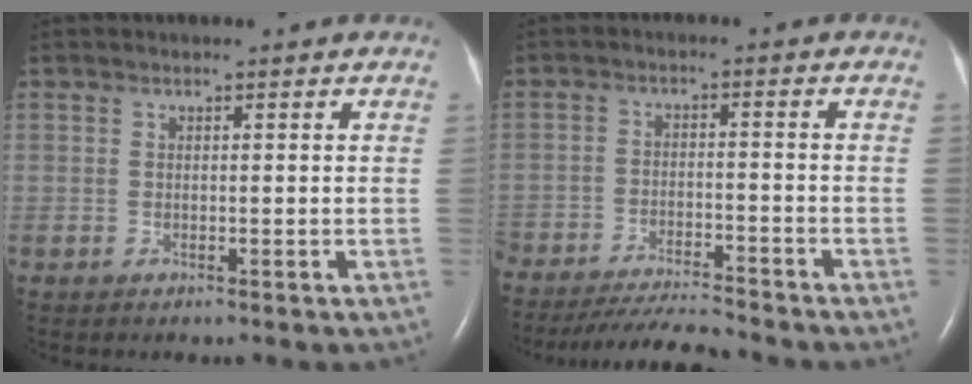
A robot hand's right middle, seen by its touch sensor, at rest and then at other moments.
{"total": 9.6, "force": [-9.2, 0.1, 2.8], "torque": [-0.042, -0.018, -0.153]}